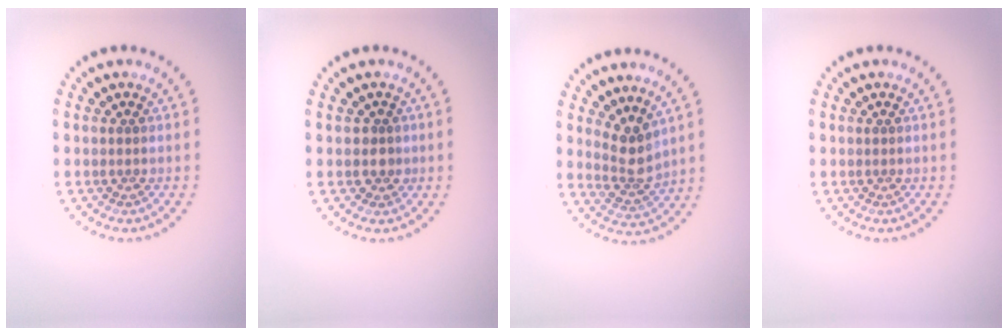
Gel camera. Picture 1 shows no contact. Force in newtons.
{"total": 1.5, "press": 1.4, "slide": 0.7}
{"total": 2.7, "press": 2.2, "slide": 1.7}
{"total": 0.0}